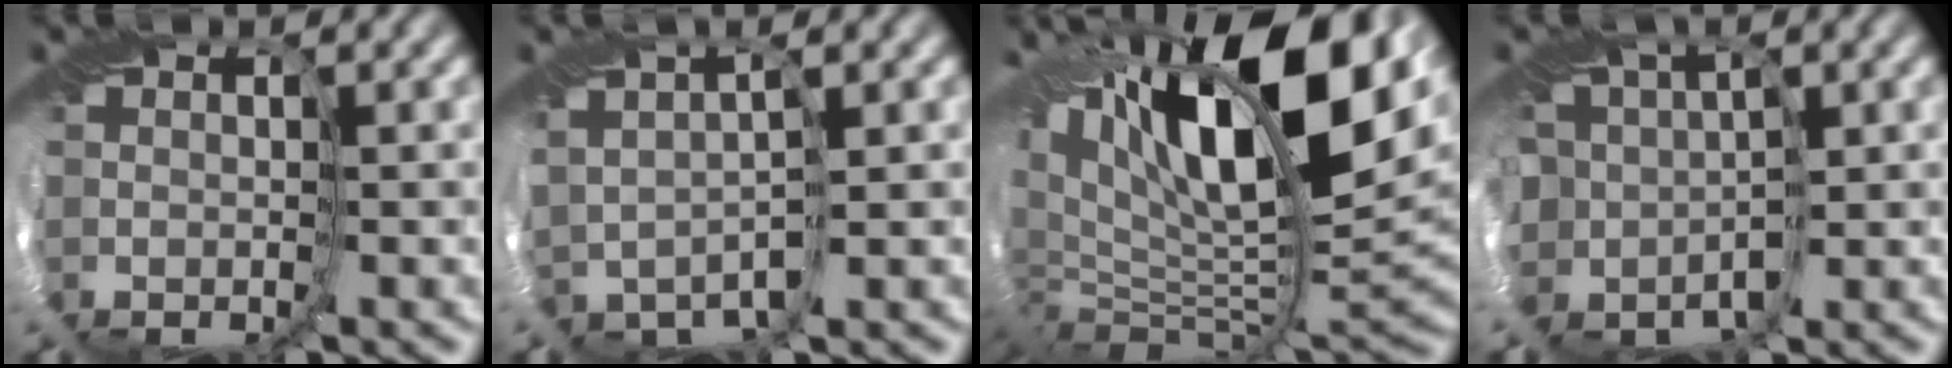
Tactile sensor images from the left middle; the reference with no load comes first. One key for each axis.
{"total": 1.3, "fx": 1.1, "fy": -0.5, "fz": -0.2, "tx": -0.028, "ty": 0.023, "tz": 0.034}
{"total": 14.8, "fx": 5.0, "fy": 5.7, "fz": 12.7, "tx": -0.234, "ty": 0.029, "tz": 0.085}
{"total": 5.6, "fx": 0.6, "fy": 5.0, "fz": 2.3, "tx": -0.071, "ty": 0.028, "tz": -0.029}